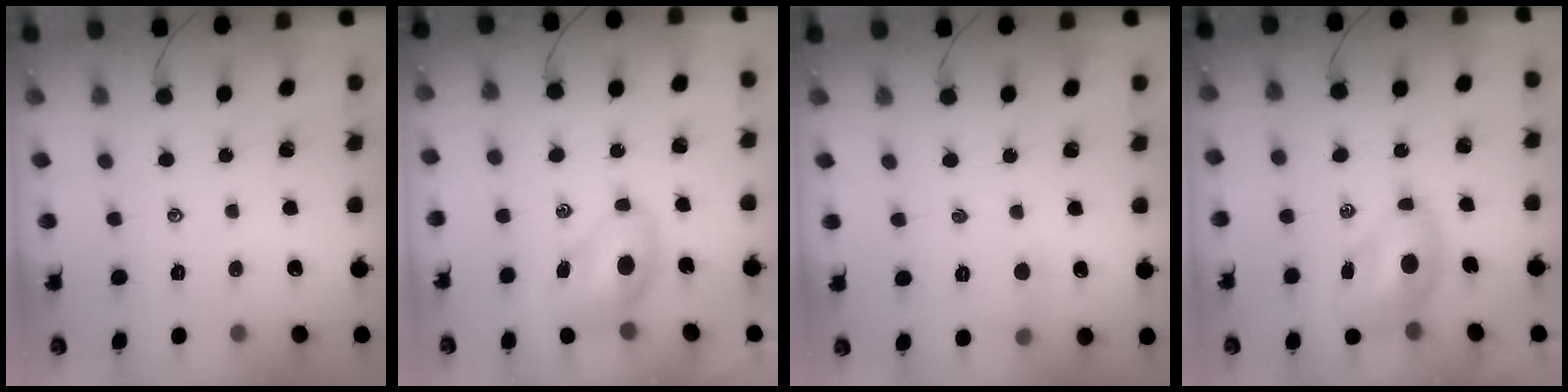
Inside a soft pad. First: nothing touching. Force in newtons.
{"total": 7.2, "press": 7.1, "slide": 1.3}
{"total": 3.8, "press": 3.6, "slide": 1.2}
{"total": 7.0, "press": 6.8, "slide": 1.4}